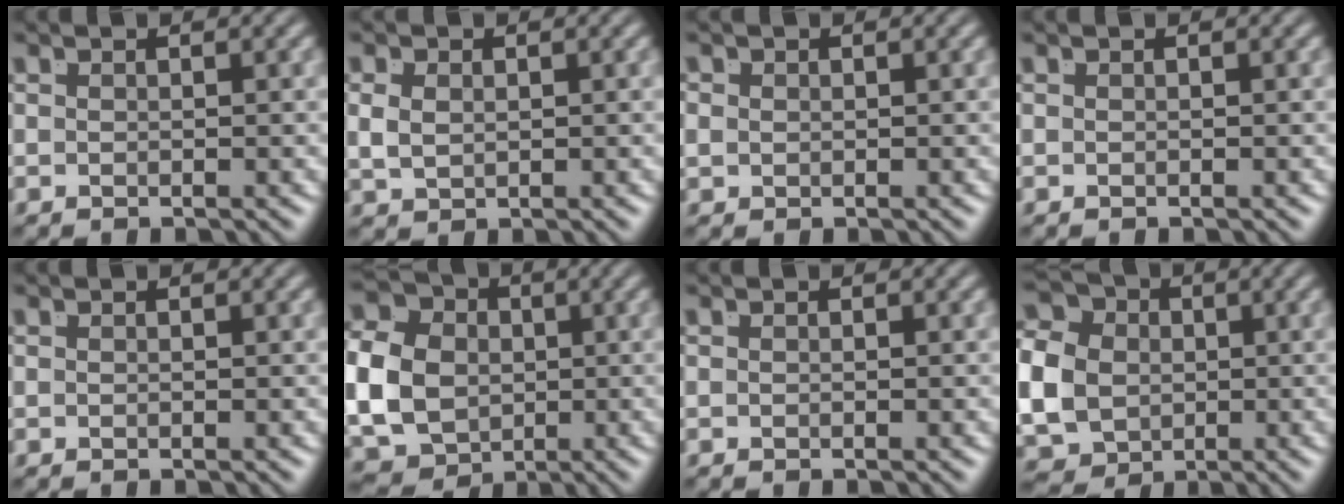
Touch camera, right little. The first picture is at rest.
{"total": 1.9, "force": [0.3, 1.4, 1.2], "torque": [-0.027, -0.009, 0.018]}
{"total": 1.1, "force": [0.1, 1.0, 0.4], "torque": [-0.017, -0.011, 0.008]}
{"total": 0.0}
{"total": 0.0}
{"total": 12.4, "force": [-0.8, 11.1, 5.5], "torque": [-0.133, -0.047, -0.005]}
{"total": 0.0}
{"total": 10.7, "force": [-0.3, 9.4, 5.1], "torque": [-0.118, -0.039, 0.003]}